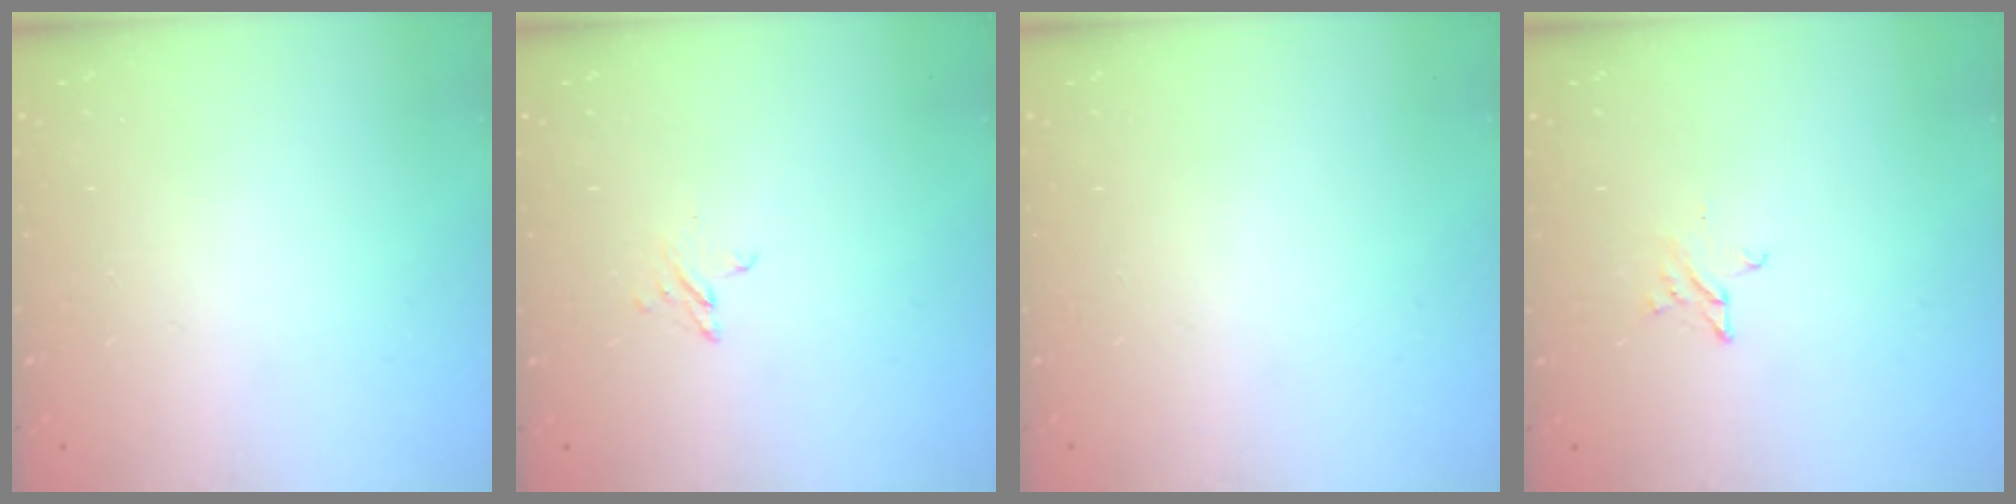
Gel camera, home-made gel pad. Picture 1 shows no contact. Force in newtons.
{"total": 2.4, "press": 2.4, "slide": 0.2}
{"total": 0.0}
{"total": 2.2, "press": 2.2, "slide": 0.2}